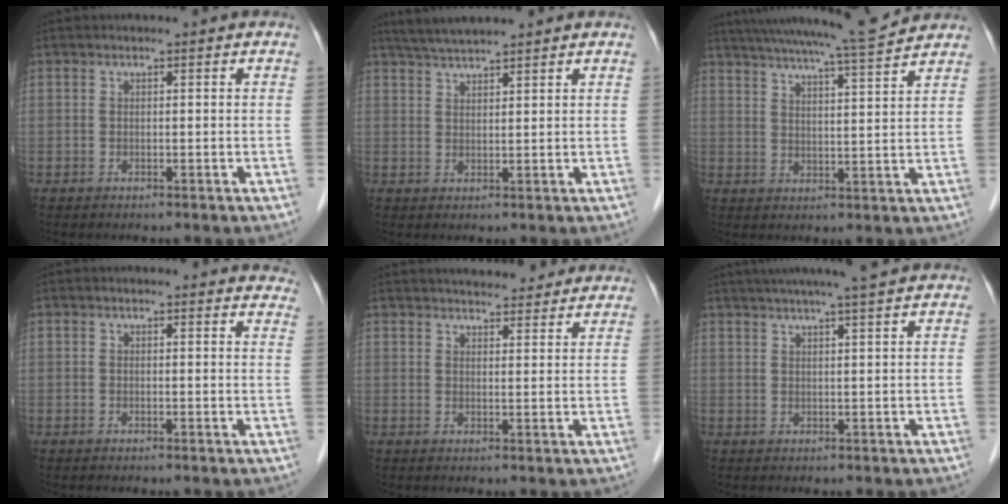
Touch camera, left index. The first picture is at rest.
{"total": 5.1, "force": [4.7, 0.0, 2.1], "torque": [-0.039, 0.027, 0.086]}
{"total": 13.7, "force": [12.5, -0.9, 5.4], "torque": [-0.099, -0.006, 0.179]}
{"total": 6.3, "force": [6.1, 1.4, 0.5], "torque": [0.026, -0.019, 0.030]}
{"total": 10.3, "force": [9.6, 2.2, 3.2], "torque": [-0.035, 0.012, 0.114]}
{"total": 9.5, "force": [8.0, -0.6, 5.1], "torque": [-0.077, 0.021, 0.101]}